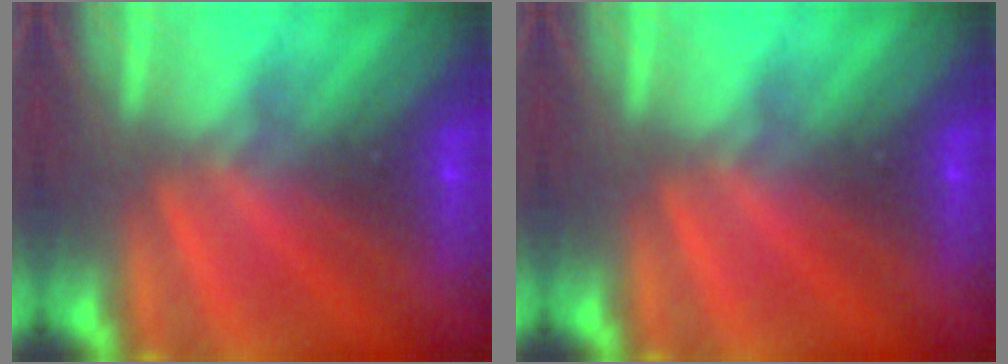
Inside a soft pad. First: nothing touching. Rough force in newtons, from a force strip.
{"total": 0.0}